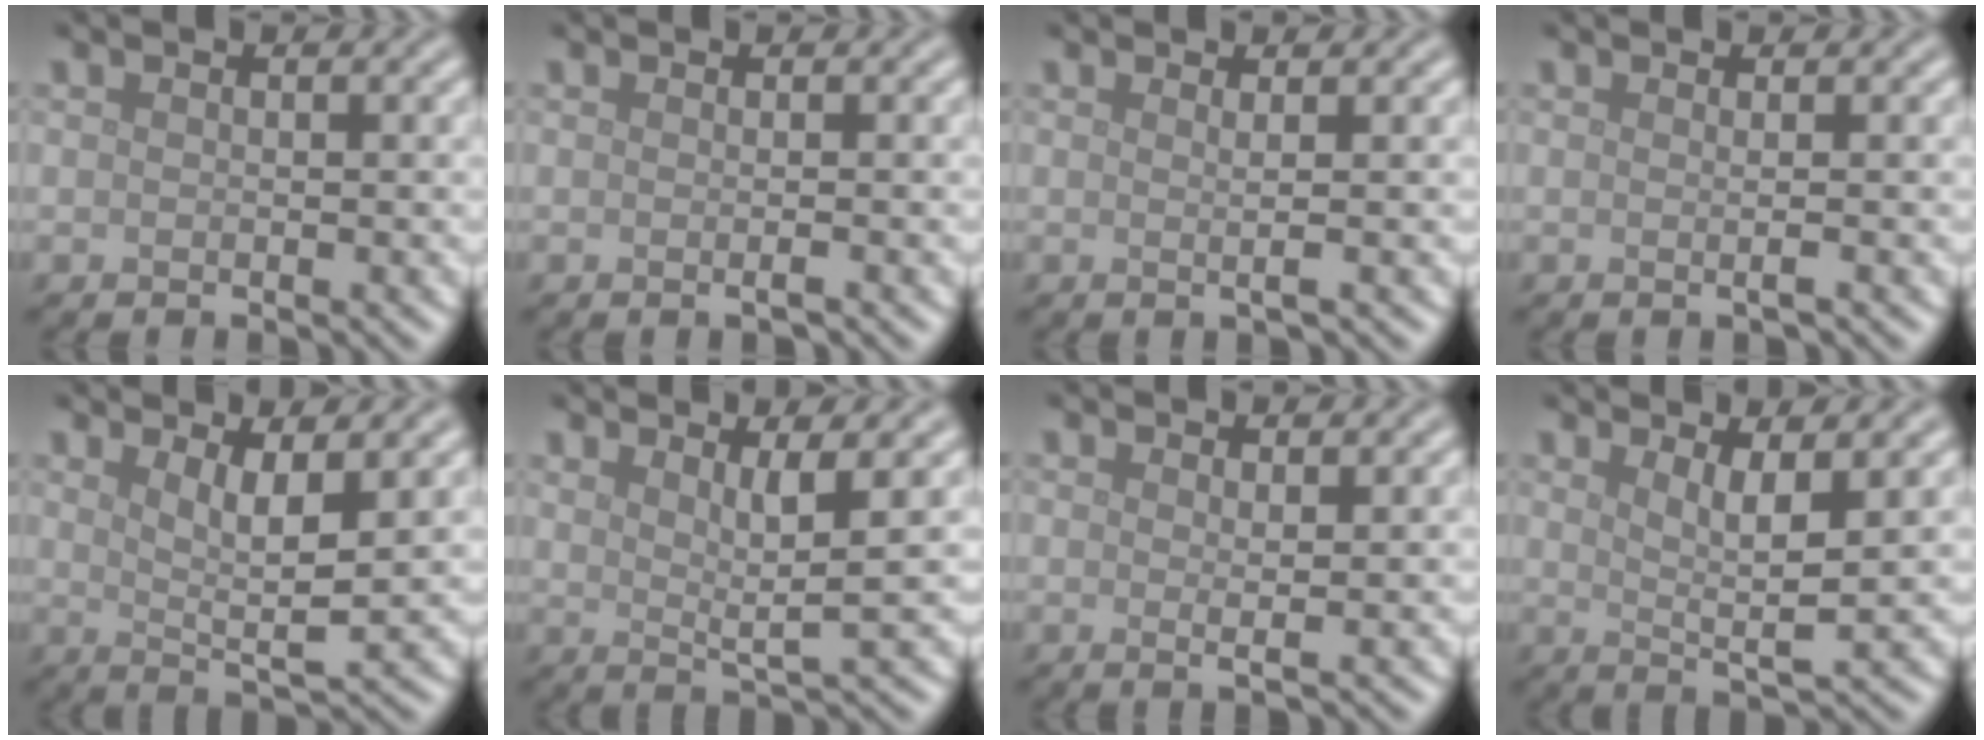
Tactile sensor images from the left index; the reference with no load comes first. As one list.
[{"total": 0.9, "force": [-0.1, 0.3, 0.9], "torque": [-0.010, -0.001, -0.005]}, {"total": 1.4, "force": [0.4, 0.4, 1.3], "torque": [-0.021, 0.000, -0.004]}, {"total": 1.2, "force": [0.1, 0.4, 1.2], "torque": [-0.014, 0.002, -0.007]}, {"total": 3.9, "force": [1.5, 0.9, 3.5], "torque": [-0.064, -0.011, 0.029]}, {"total": 3.1, "force": [1.5, 0.5, 2.6], "torque": [-0.041, -0.008, 0.027]}, {"total": 1.3, "force": [0.4, 0.2, 1.2], "torque": [-0.018, -0.004, 0.003]}, {"total": 3.6, "force": [1.3, 0.7, 3.2], "torque": [-0.057, -0.010, 0.025]}]